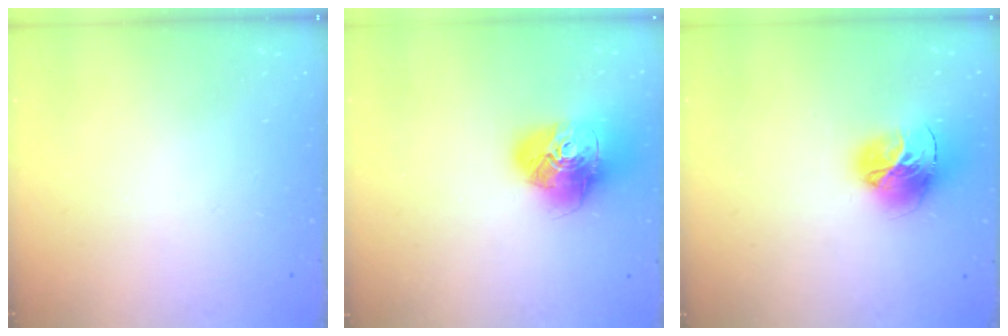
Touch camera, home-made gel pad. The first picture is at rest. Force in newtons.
{"total": 17.1, "press": 17.0, "slide": 2.2}
{"total": 16.0, "press": 15.9, "slide": 1.7}